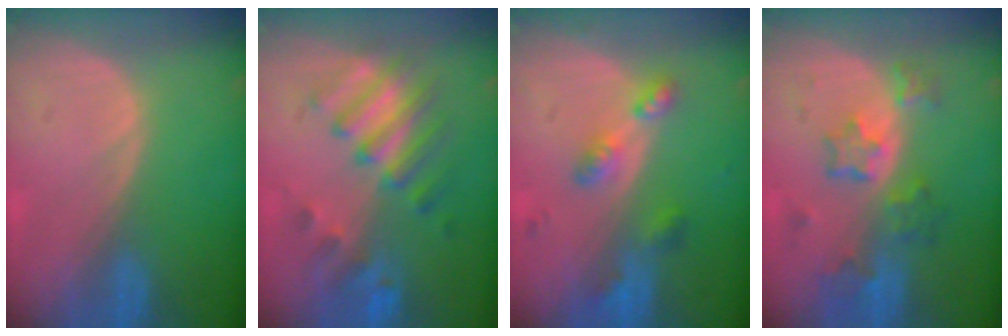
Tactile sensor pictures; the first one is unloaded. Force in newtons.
{"total": 7.8, "press": 7.6, "slide": 1.8}
{"total": 5.2, "press": 4.8, "slide": 1.8}
{"total": 7.1, "press": 6.3, "slide": 3.3}